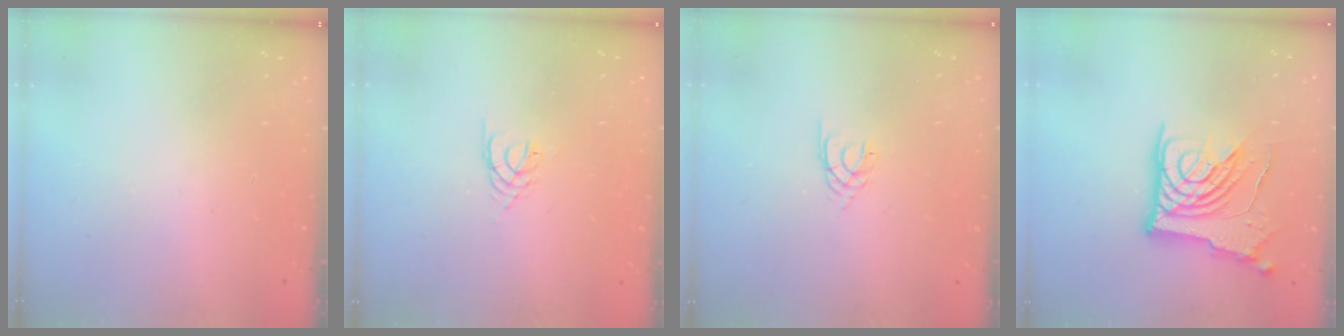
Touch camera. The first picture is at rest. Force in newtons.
{"total": 3.6, "press": 3.6, "slide": 0.5}
{"total": 1.6, "press": 1.6, "slide": 0.3}
{"total": 14.6, "press": 14.5, "slide": 1.5}